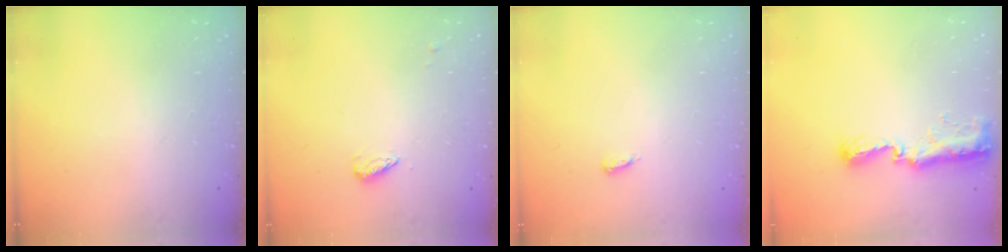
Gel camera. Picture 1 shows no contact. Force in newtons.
{"total": 3.9, "press": 3.8, "slide": 0.4}
{"total": 3.7, "press": 3.7, "slide": 0.2}
{"total": 8.9, "press": 8.9, "slide": 0.8}